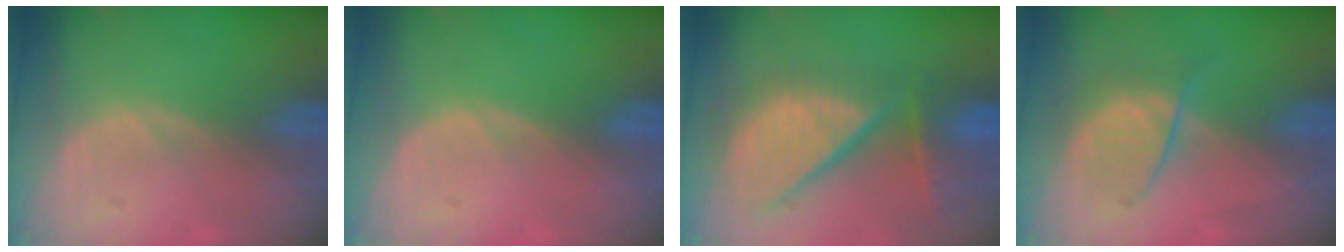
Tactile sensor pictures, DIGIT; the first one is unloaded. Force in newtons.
{"total": 0.0}
{"total": 13.0, "press": 10.9, "slide": 7.1}
{"total": 4.4, "press": 4.4, "slide": 0.6}